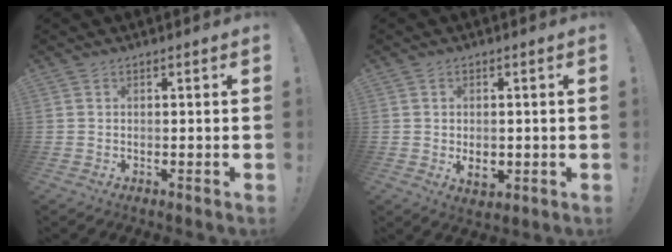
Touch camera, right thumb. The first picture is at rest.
{"total": 4.4, "force": [-0.3, 3.2, 3.1], "torque": [-0.044, 0.000, -0.005]}